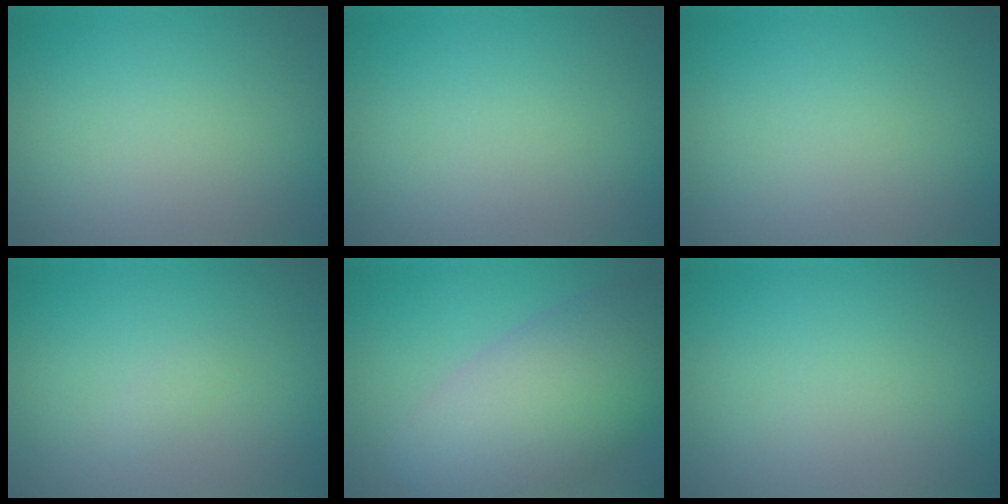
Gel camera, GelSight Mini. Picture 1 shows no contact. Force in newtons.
{"total": 0.0}
{"total": 0.0}
{"total": 0.6, "press": 0.5, "slide": 0.1}
{"total": 10.1, "press": 10.0, "slide": 0.7}
{"total": 0.0}